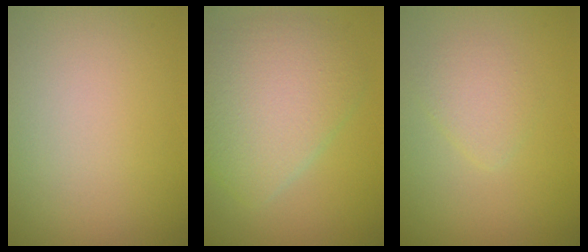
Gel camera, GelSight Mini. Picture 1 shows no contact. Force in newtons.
{"total": 6.4, "press": 6.4, "slide": 0.3}
{"total": 1.8, "press": 1.8, "slide": 0.1}